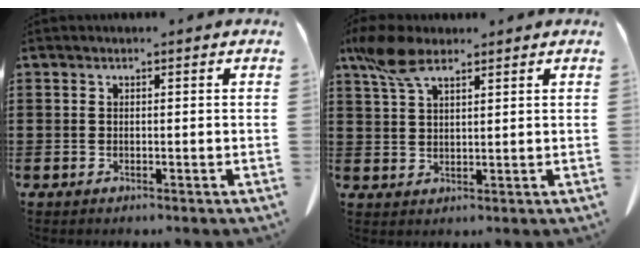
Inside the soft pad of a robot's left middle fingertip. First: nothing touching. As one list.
[{"total": 6.9, "force": [4.6, 2.5, 4.6], "torque": [-0.109, -0.004, 0.084]}]